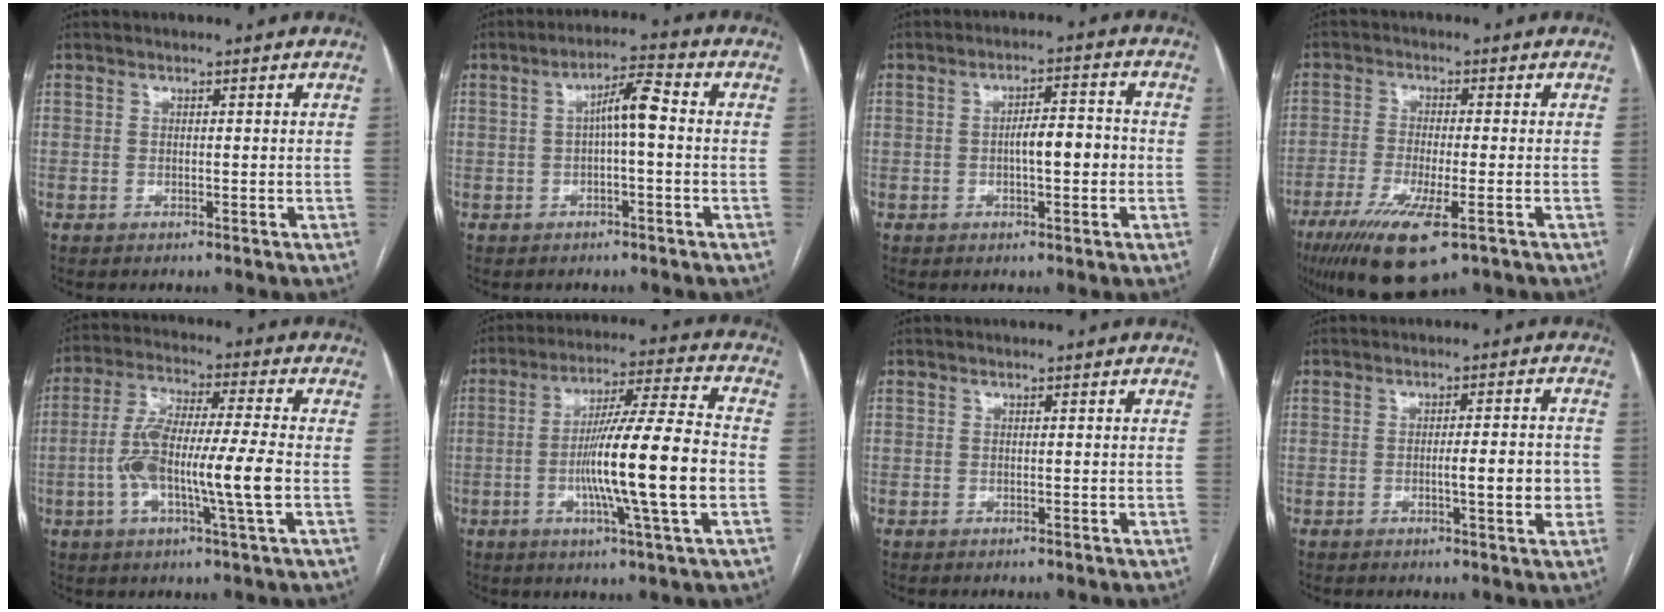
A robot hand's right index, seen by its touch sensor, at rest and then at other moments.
{"total": 5.2, "force": [0.0, 0.7, 5.1], "torque": [-0.085, 0.018, 0.000]}
{"total": 5.5, "force": [-0.8, 1.5, 5.2], "torque": [-0.086, 0.014, -0.011]}
{"total": 11.8, "force": [-6.6, 2.2, 9.5], "torque": [-0.171, -0.031, -0.109]}
{"total": 12.6, "force": [-2.4, 0.6, 12.3], "torque": [-0.239, 0.005, -0.051]}
{"total": 16.1, "force": [-2.9, -0.6, 15.9], "torque": [-0.273, -0.004, -0.058]}
{"total": 0.0}
{"total": 5.8, "force": [-1.1, 0.7, 5.6], "torque": [-0.082, 0.001, -0.014]}